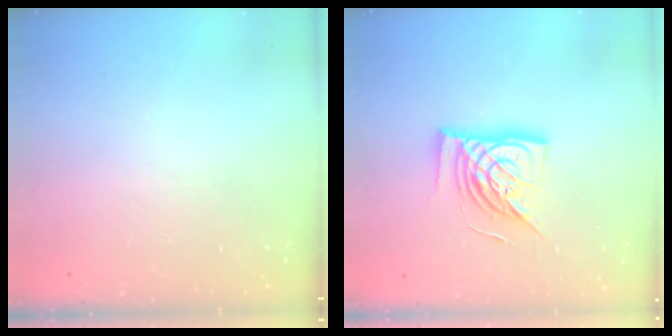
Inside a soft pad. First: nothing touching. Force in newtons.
{"total": 15.6, "press": 15.5, "slide": 1.7}